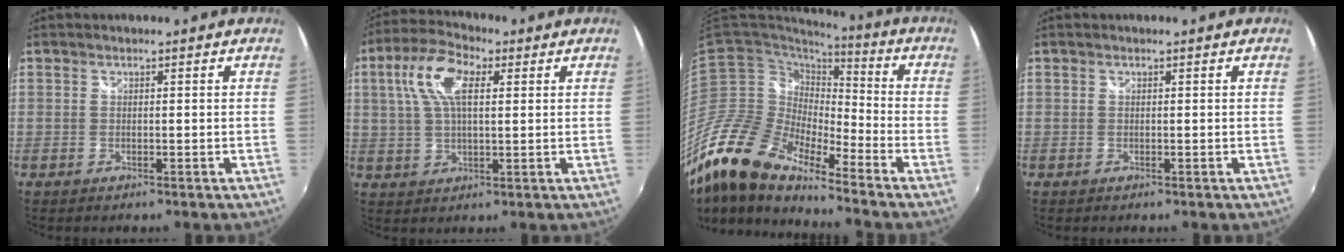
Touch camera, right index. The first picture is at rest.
{"total": 10.0, "force": [3.1, 4.5, 8.4], "torque": [-0.170, 0.024, 0.055]}
{"total": 18.1, "force": [-14.5, 4.9, 9.5], "torque": [-0.167, -0.026, -0.293]}
{"total": 0.0}